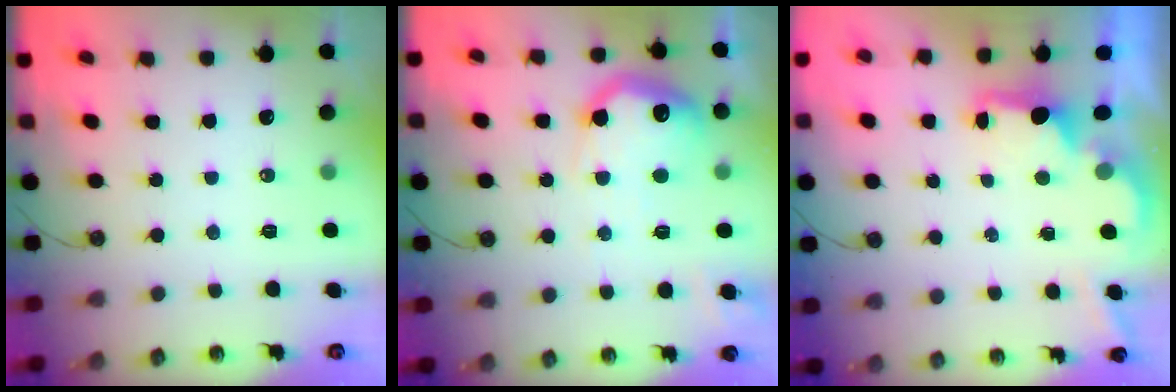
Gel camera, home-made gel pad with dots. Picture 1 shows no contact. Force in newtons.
{"total": 18.2, "press": 18.2, "slide": 1.1}
{"total": 2.1, "press": 1.9, "slide": 0.8}